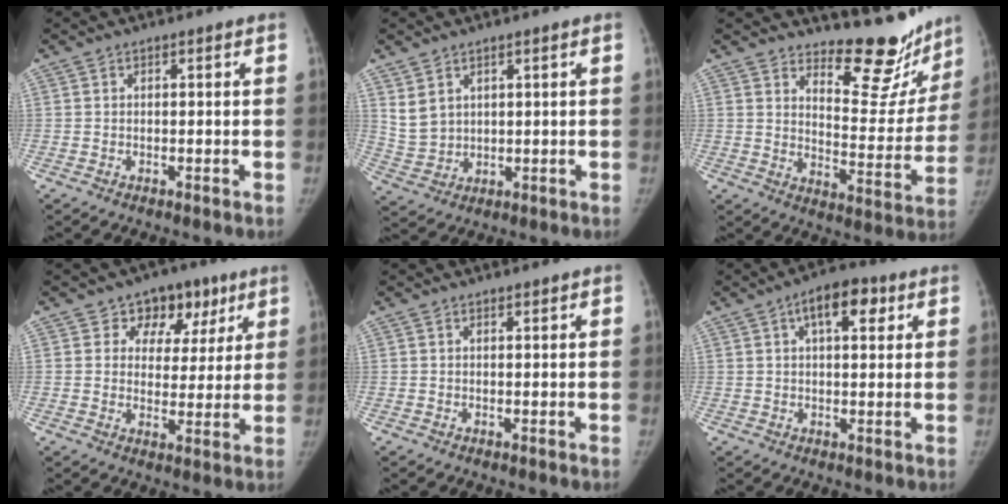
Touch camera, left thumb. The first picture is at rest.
{"total": 5.2, "force": [2.6, 3.8, 2.4], "torque": [-0.037, -0.014, 0.065]}
{"total": 15.0, "force": [13.5, 5.0, 4.4], "torque": [-0.006, -0.132, 0.180]}
{"total": 9.6, "force": [5.3, 7.3, 3.3], "torque": [0.007, -0.012, 0.075]}
{"total": 0.5, "force": [0.5, 0.2, 0.1], "torque": [-0.003, -0.004, 0.007]}
{"total": 8.0, "force": [3.4, 3.8, 6.2], "torque": [-0.069, 0.003, 0.045]}